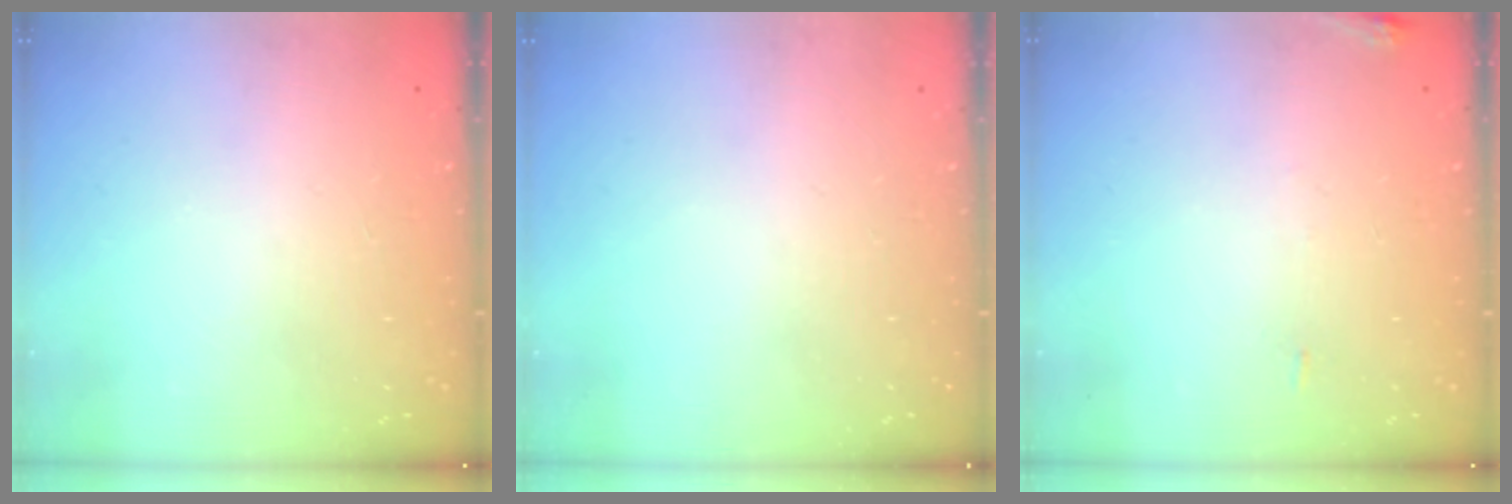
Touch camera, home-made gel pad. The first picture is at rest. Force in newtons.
{"total": 0.0}
{"total": 5.4, "press": 5.3, "slide": 1.0}